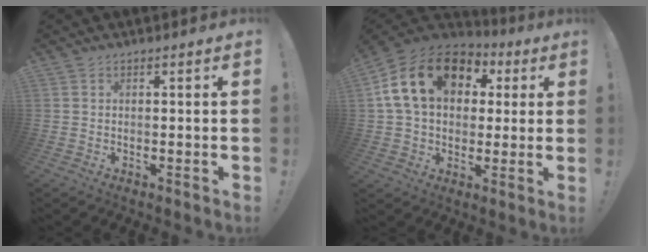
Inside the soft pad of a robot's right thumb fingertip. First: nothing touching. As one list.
[{"total": 19.9, "force": [6.0, 13.9, 12.9], "torque": [-0.220, -0.002, 0.109]}]